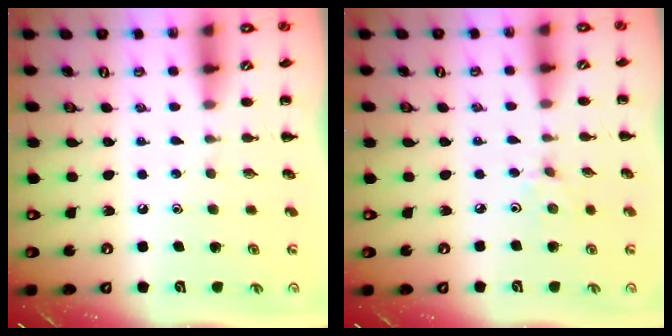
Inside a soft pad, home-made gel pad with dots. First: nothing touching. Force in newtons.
{"total": 2.4, "press": 2.3, "slide": 0.8}